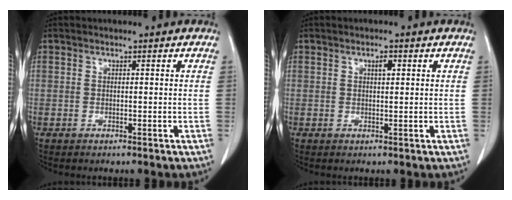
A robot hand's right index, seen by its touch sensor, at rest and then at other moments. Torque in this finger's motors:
{"motor_torque": [0.13, 0.13, -0.06, 0.02]}